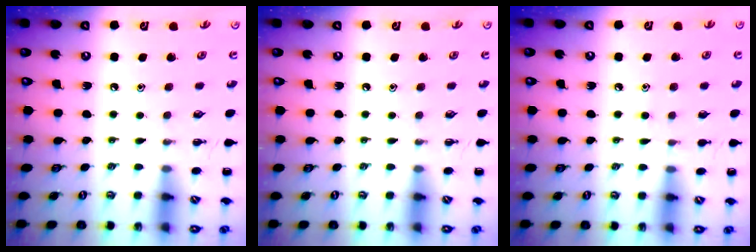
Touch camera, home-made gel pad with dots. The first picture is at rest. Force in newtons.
{"total": 0.0}
{"total": 4.8, "press": 4.5, "slide": 1.7}